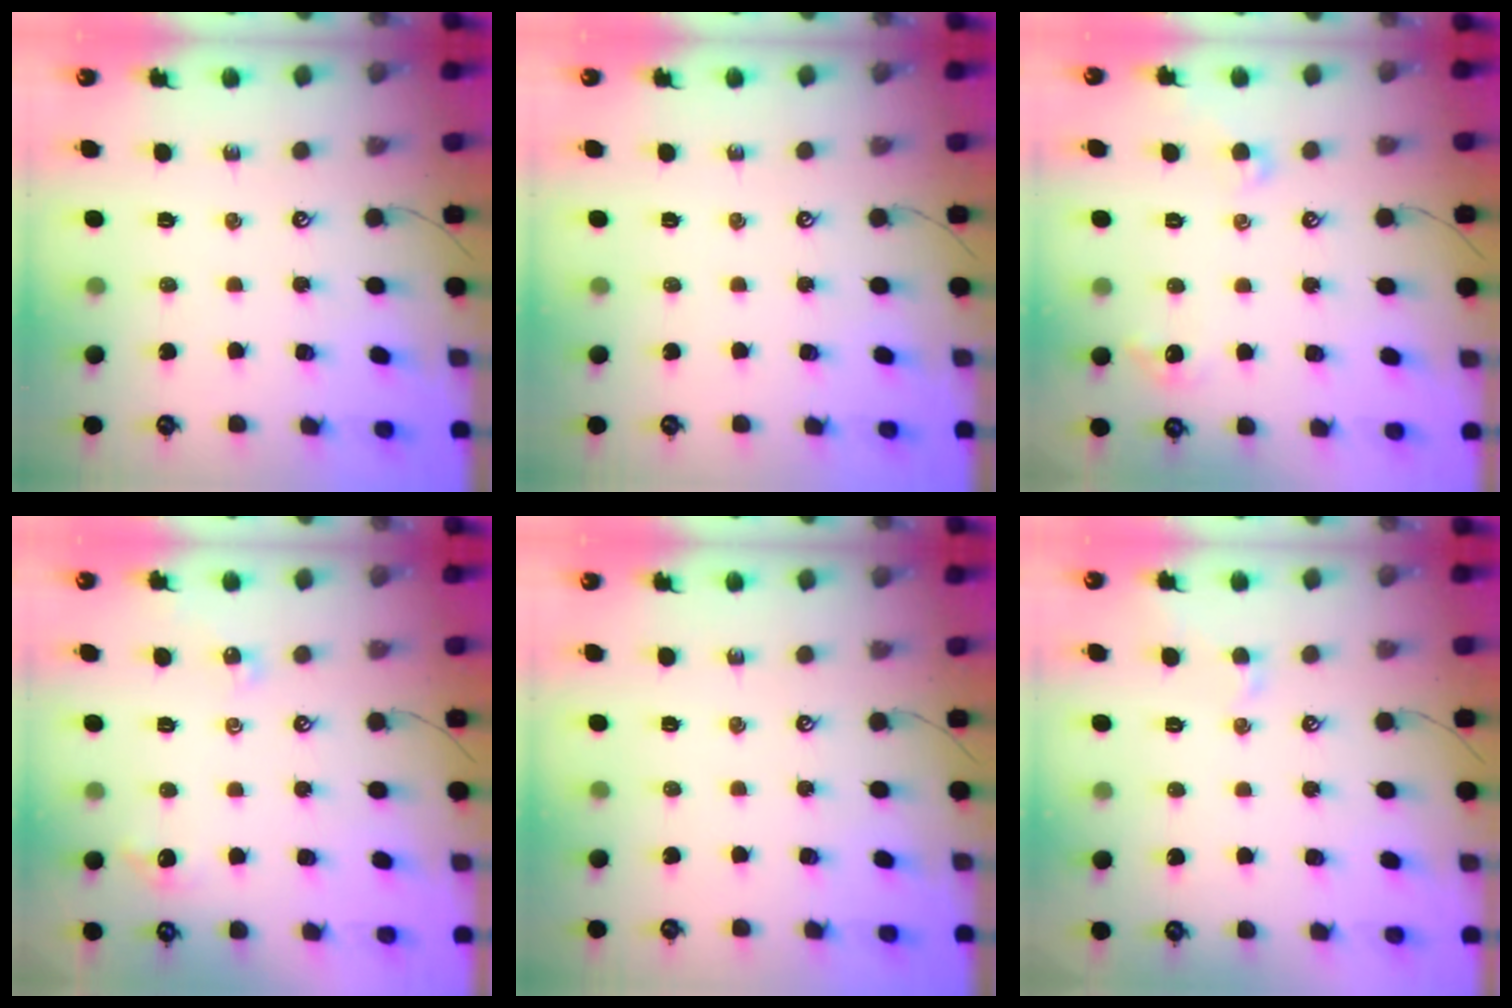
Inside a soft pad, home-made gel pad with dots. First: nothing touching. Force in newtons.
{"total": 0.0}
{"total": 2.6, "press": 2.5, "slide": 0.6}
{"total": 2.7, "press": 2.6, "slide": 0.5}
{"total": 0.0}
{"total": 0.5, "press": 0.4, "slide": 0.4}